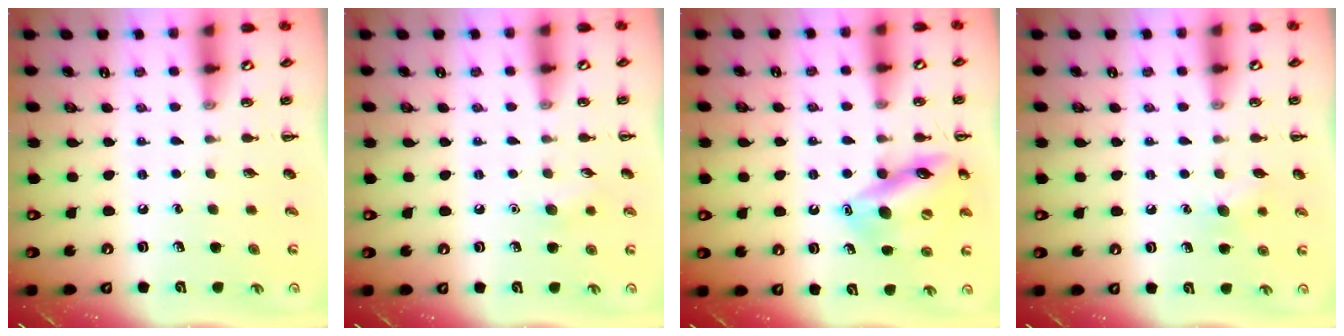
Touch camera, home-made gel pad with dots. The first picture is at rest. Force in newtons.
{"total": 4.9, "press": 4.8, "slide": 1.3}
{"total": 15.5, "press": 15.3, "slide": 2.9}
{"total": 7.1, "press": 6.9, "slide": 1.9}